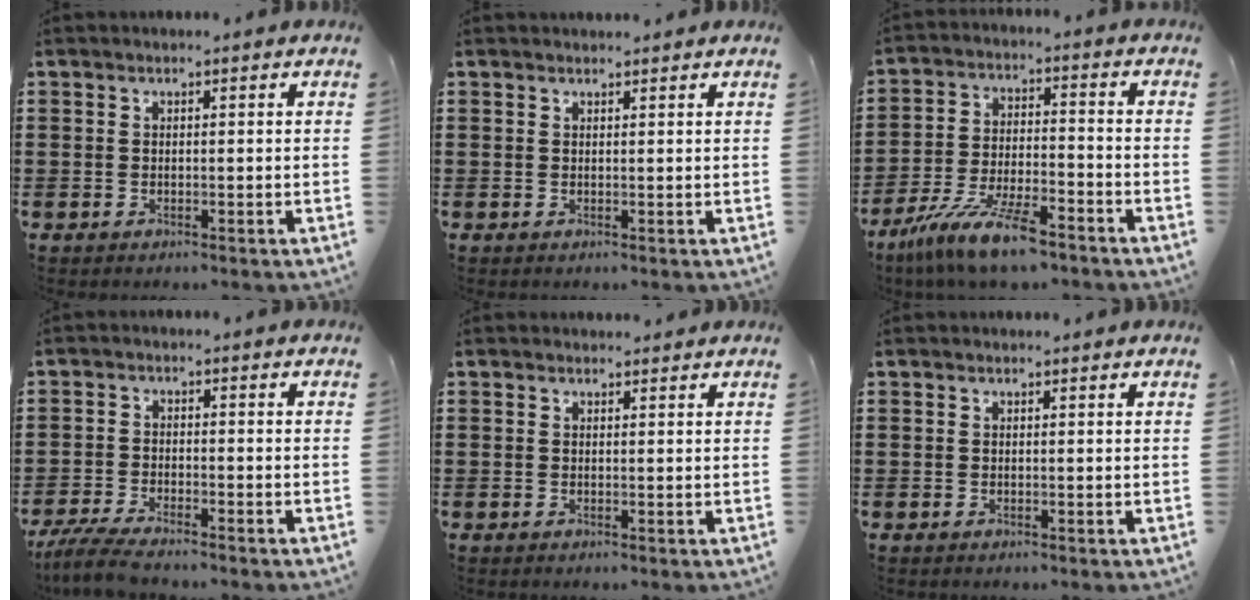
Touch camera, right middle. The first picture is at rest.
{"total": 0.8, "force": [0.8, 0.2, 0.0], "torque": [0.006, -0.004, 0.013]}
{"total": 10.4, "force": [-8.4, 1.2, 5.9], "torque": [-0.122, 0.006, -0.164]}
{"total": 4.3, "force": [-3.9, 0.2, 2.0], "torque": [-0.060, -0.017, -0.082]}
{"total": 0.7, "force": [0.7, 0.1, 0.0], "torque": [0.007, -0.003, 0.012]}
{"total": 0.0}